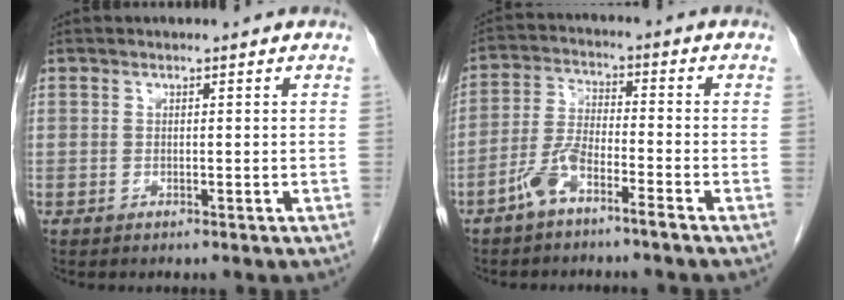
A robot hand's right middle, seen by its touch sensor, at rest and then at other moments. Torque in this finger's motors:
{"motor_torque": [0.84, -0.97, 0.27, 0.08]}